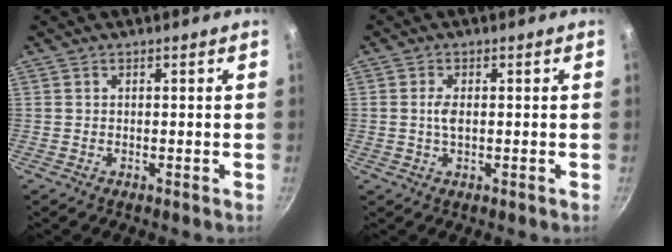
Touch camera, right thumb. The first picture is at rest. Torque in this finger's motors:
{"motor_torque": [0.16, 0.80, 0.45, -0.15, 0.11]}